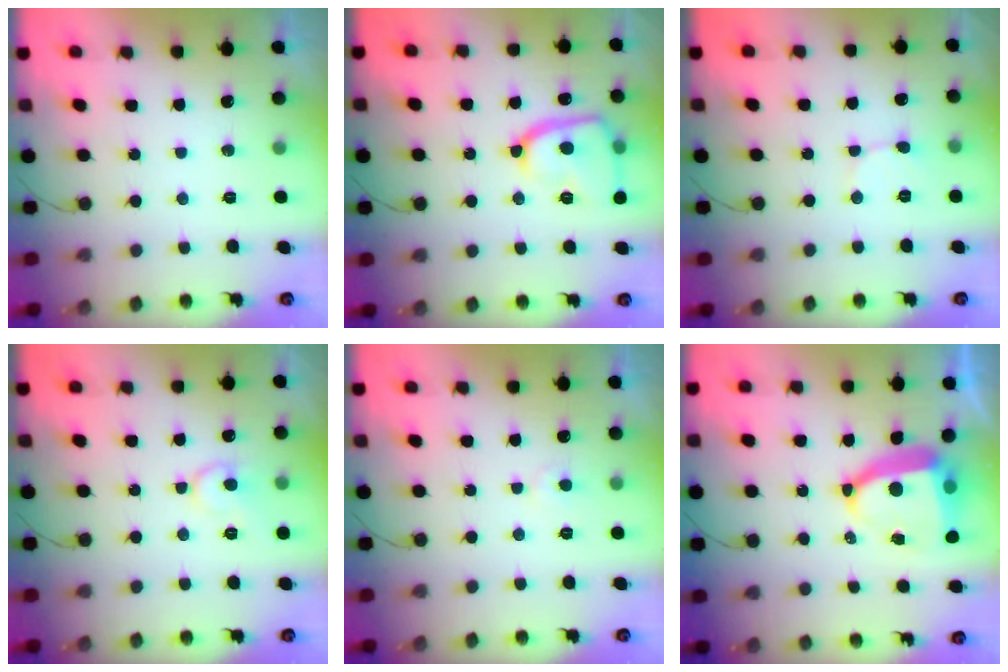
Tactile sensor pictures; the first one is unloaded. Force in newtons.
{"total": 15.4, "press": 15.3, "slide": 1.4}
{"total": 2.5, "press": 2.5, "slide": 0.3}
{"total": 8.3, "press": 8.3, "slide": 0.8}
{"total": 4.4, "press": 4.4, "slide": 0.4}
{"total": 10.2, "press": 10.1, "slide": 1.0}